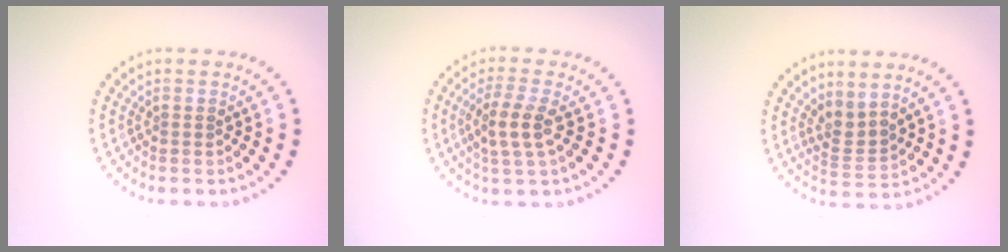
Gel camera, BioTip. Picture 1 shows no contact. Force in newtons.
{"total": 3.0, "press": 2.6, "slide": 1.4}
{"total": 2.3, "press": 1.5, "slide": 1.8}